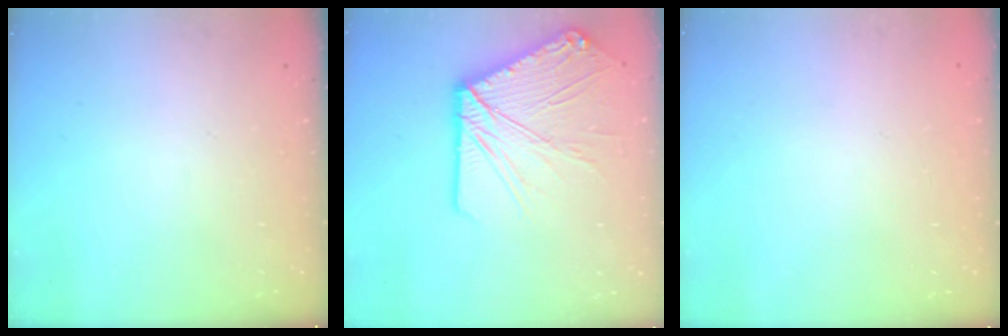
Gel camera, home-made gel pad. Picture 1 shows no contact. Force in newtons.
{"total": 19.3, "press": 19.2, "slide": 2.3}
{"total": 0.0}